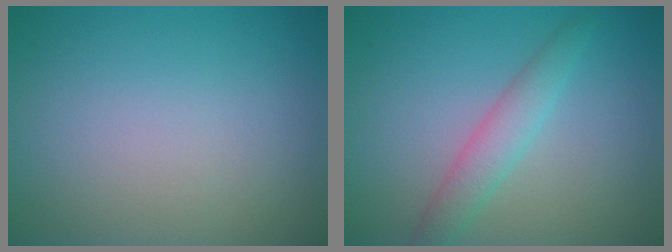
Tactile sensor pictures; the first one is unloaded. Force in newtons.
{"total": 2.6, "press": 2.6, "slide": 0.0}